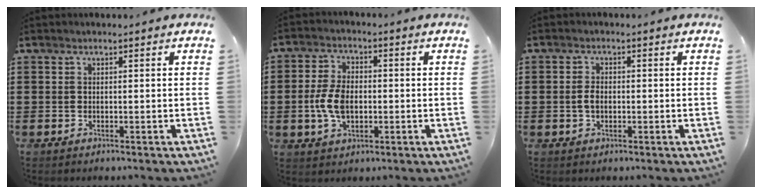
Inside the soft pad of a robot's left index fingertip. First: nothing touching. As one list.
[{"total": 6.5, "force": [-0.9, 4.0, 5.1], "torque": [-0.128, -0.002, -0.025]}, {"total": 2.2, "force": [-0.2, 1.2, 1.8], "torque": [-0.044, 0.001, -0.008]}]